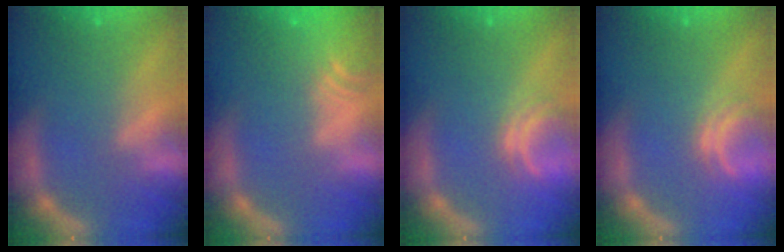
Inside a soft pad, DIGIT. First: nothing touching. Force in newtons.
{"total": 6.0}
{"total": 2.5}
{"total": 2.5}